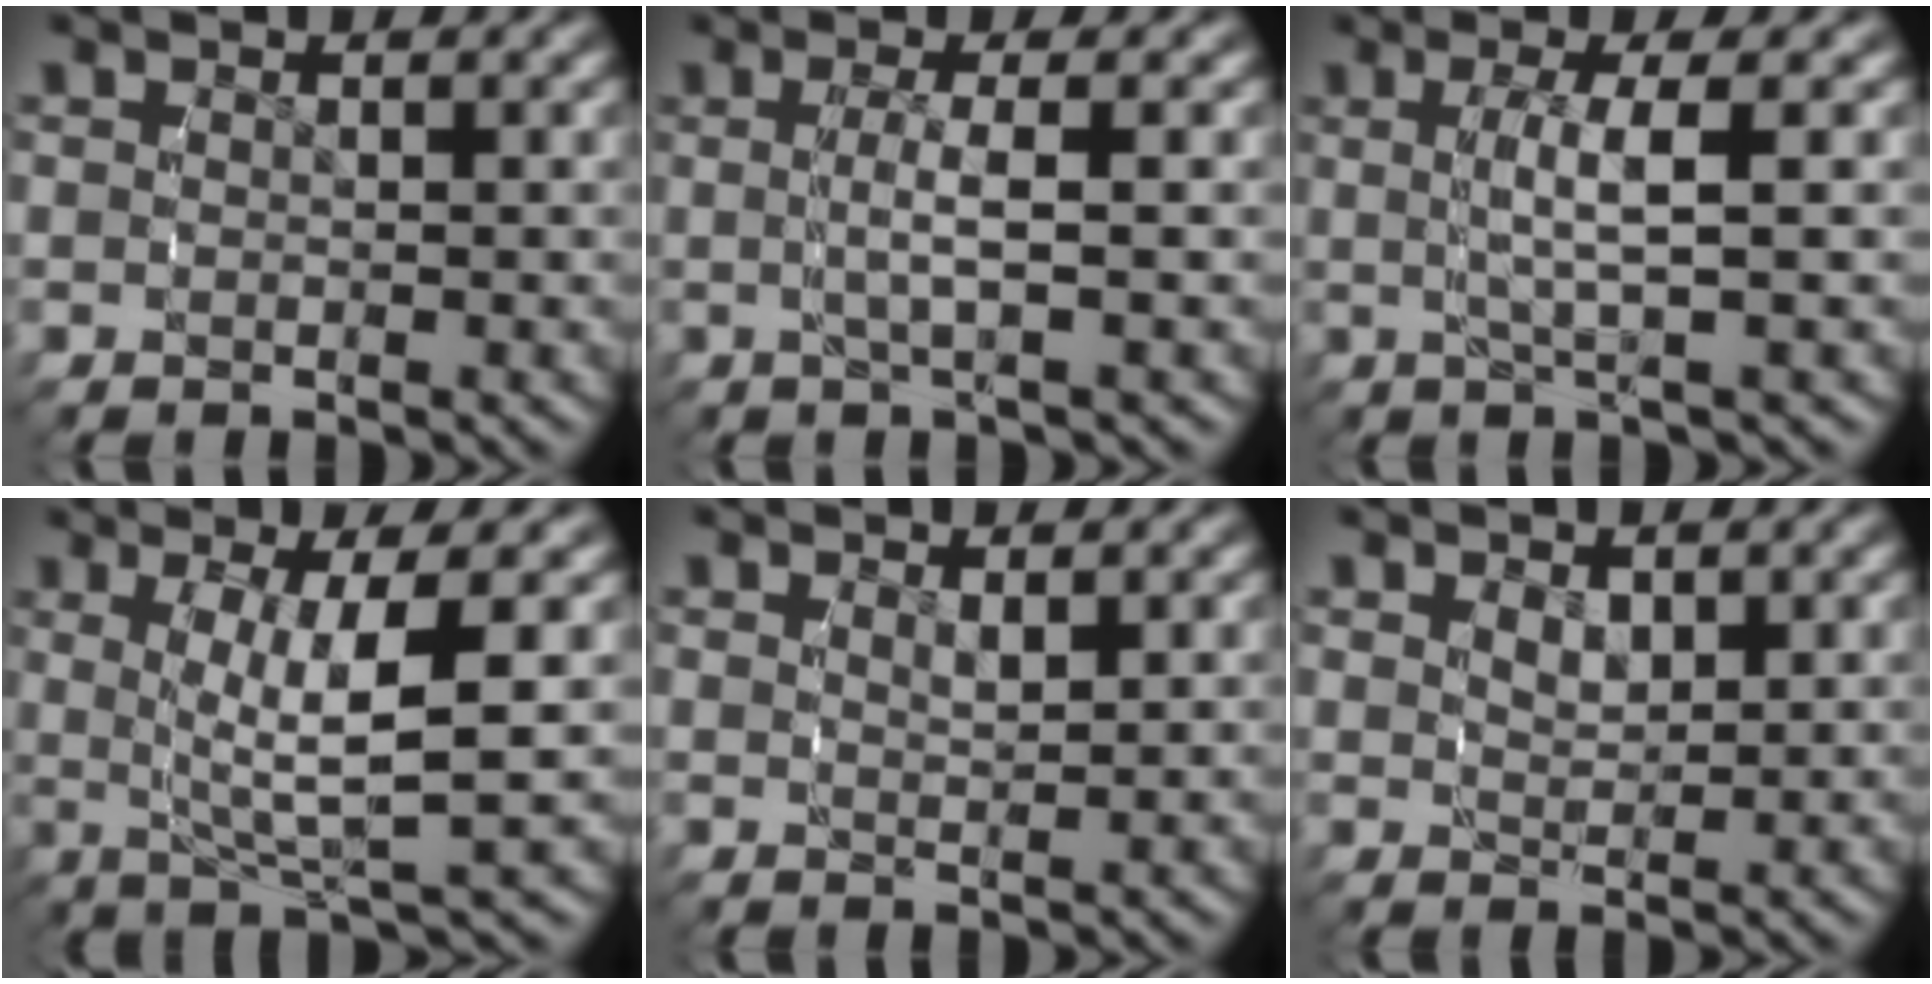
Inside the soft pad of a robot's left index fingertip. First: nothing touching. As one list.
[{"total": 2.3, "force": [0.0, -0.6, 2.2], "torque": [-0.040, 0.006, -0.002]}, {"total": 3.0, "force": [0.4, -0.6, 2.9], "torque": [-0.050, 0.008, 0.006]}, {"total": 5.9, "force": [1.0, 1.3, 5.6], "torque": [-0.088, 0.004, 0.017]}, {"total": 1.0, "force": [0.8, -0.6, 0.1], "torque": [0.010, 0.000, 0.014]}, {"total": 1.1, "force": [0.9, 0.3, 0.6], "torque": [-0.002, -0.002, 0.020]}]